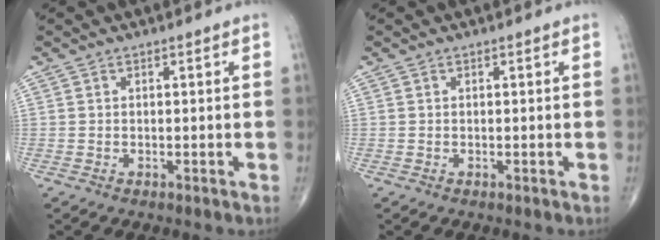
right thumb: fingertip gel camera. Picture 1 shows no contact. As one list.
[{"total": 0.0}]